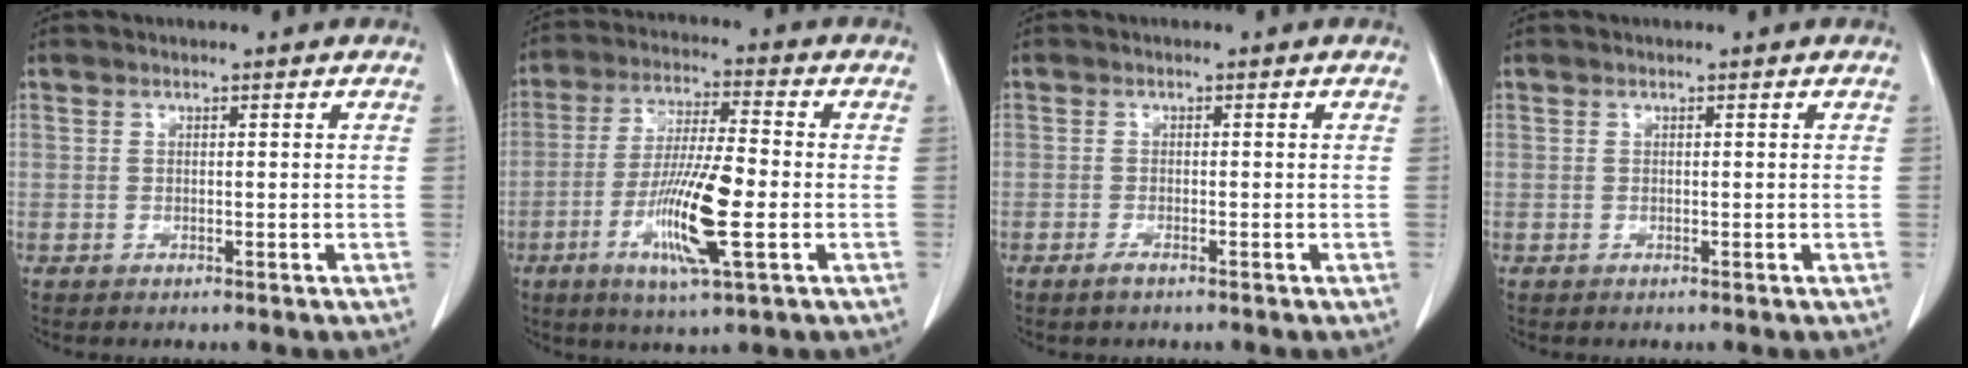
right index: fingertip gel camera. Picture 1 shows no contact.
{"total": 12.4, "force": [-3.5, 1.0, 11.9], "torque": [-0.228, -0.016, -0.067]}
{"total": 1.2, "force": [-0.9, 0.1, 0.8], "torque": [-0.019, -0.002, -0.017]}
{"total": 0.0}